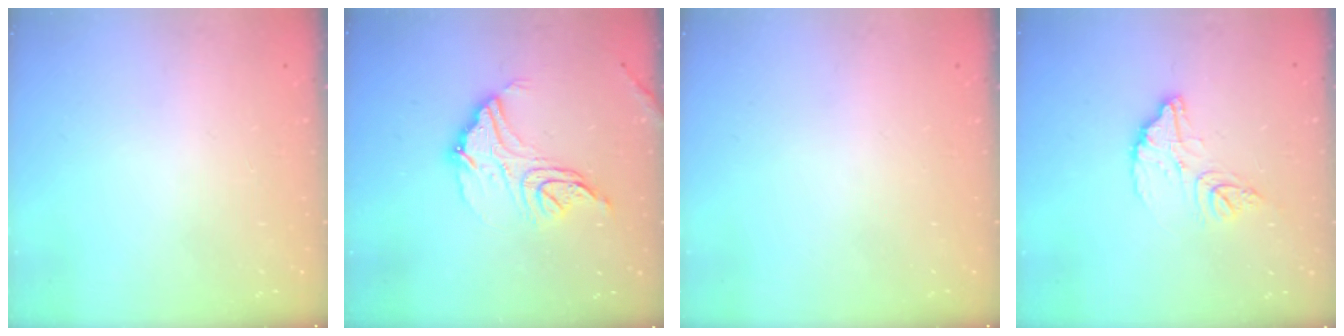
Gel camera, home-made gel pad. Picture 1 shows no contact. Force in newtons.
{"total": 14.3, "press": 14.3, "slide": 1.0}
{"total": 0.0}
{"total": 12.3, "press": 12.3, "slide": 1.1}